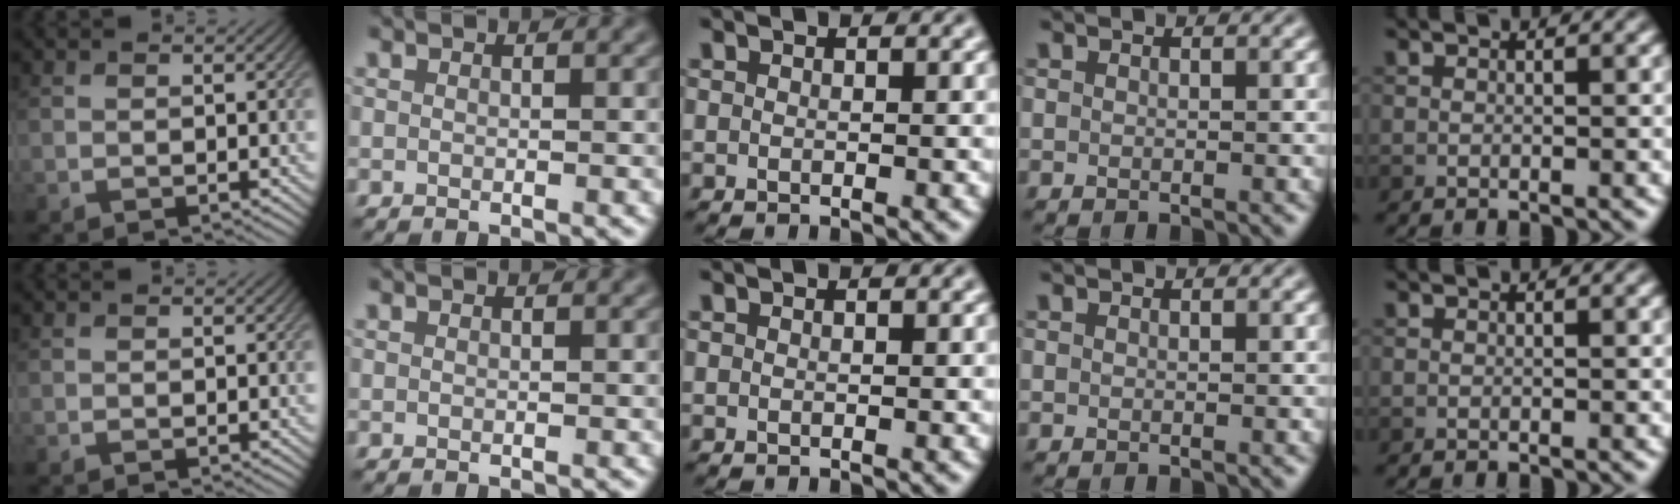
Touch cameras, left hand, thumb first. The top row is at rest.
{}